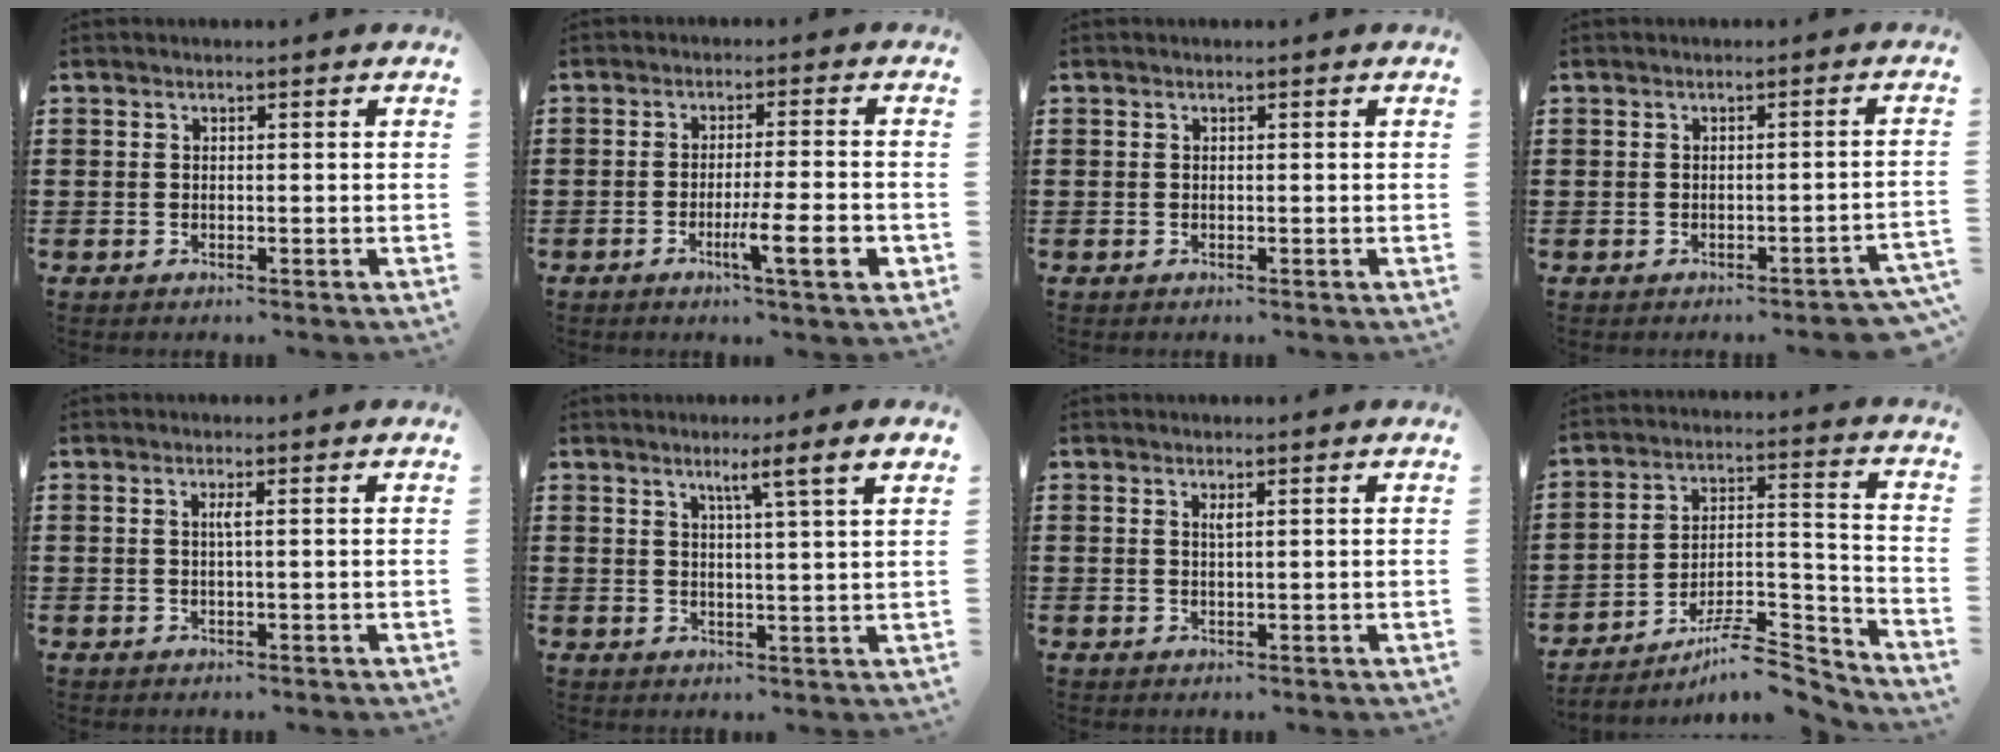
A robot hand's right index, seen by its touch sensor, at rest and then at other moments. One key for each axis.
{"total": 8.2, "fx": -2.9, "fy": 0.8, "fz": 7.6, "tx": -0.121, "ty": -0.006, "tz": -0.047}
{"total": 0.0}
{"total": 1.4, "fx": -1.4, "fy": 0.1, "fz": 0.3, "tx": -0.010, "ty": 0.000, "tz": -0.029}
{"total": 1.3, "fx": 0.1, "fy": -0.2, "fz": 1.3, "tx": -0.024, "ty": -0.003, "tz": 0.000}
{"total": 3.5, "fx": 1.7, "fy": -0.9, "fz": 2.9, "tx": -0.053, "ty": -0.011, "tz": 0.020}
{"total": 0.9, "fx": 0.4, "fy": 0.1, "fz": 0.8, "tx": -0.016, "ty": 0.000, "tz": 0.007}
{"total": 8.7, "fx": -7.2, "fy": 2.3, "fz": 4.3, "tx": -0.058, "ty": 0.022, "tz": -0.134}